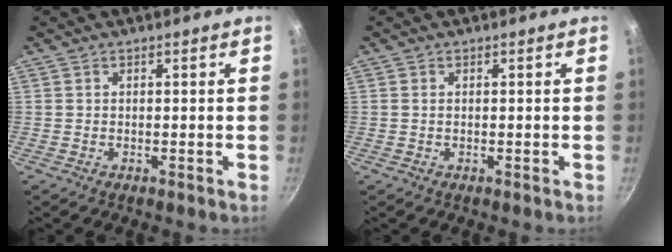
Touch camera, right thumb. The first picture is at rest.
{"total": 0.5, "force": [0.1, 0.3, 0.4], "torque": [-0.010, 0.001, 0.001]}